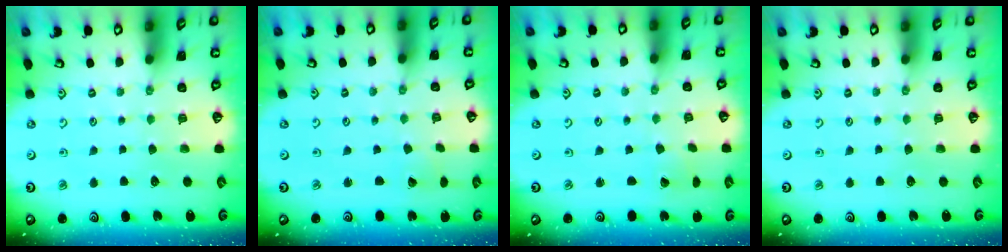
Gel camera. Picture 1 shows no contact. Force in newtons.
{"total": 1.4, "press": 1.4, "slide": 0.2}
{"total": 0.9, "press": 0.9, "slide": 0.1}
{"total": 0.0}